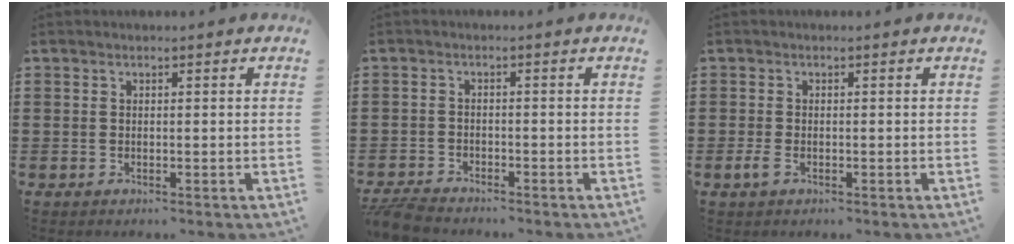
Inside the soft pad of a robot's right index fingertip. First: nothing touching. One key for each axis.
{"total": 3.6, "fx": -3.5, "fy": 0.6, "fz": 0.6, "tx": -0.034, "ty": -0.007, "tz": -0.078}
{"total": 1.5, "fx": -0.7, "fy": 0.6, "fz": 1.1, "tx": -0.037, "ty": -0.008, "tz": -0.017}